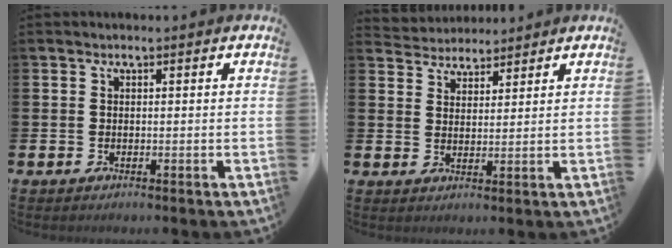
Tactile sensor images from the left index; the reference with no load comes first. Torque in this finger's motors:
{"motor_torque": [-0.12, -0.05, -0.54, -0.11]}